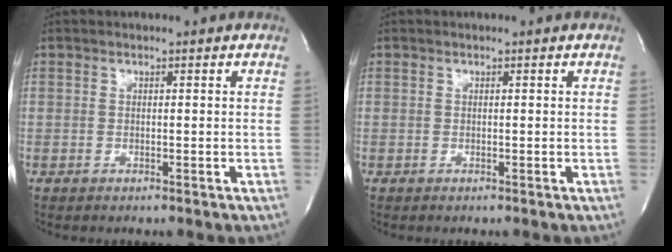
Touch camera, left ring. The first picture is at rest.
{"total": 0.0}